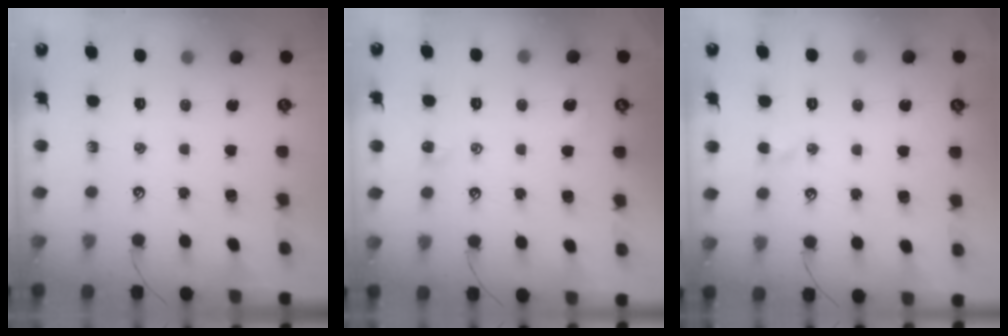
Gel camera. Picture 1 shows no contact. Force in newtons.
{"total": 1.0, "press": 0.9, "slide": 0.5}
{"total": 0.7, "press": 0.3, "slide": 0.6}